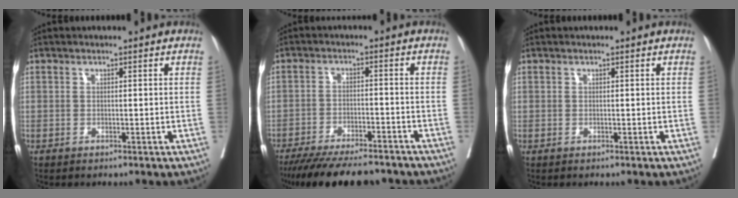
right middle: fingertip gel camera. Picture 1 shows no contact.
{"total": 15.2, "force": [-13.1, 3.0, 7.0], "torque": [-0.122, -0.021, -0.195]}
{"total": 0.0}